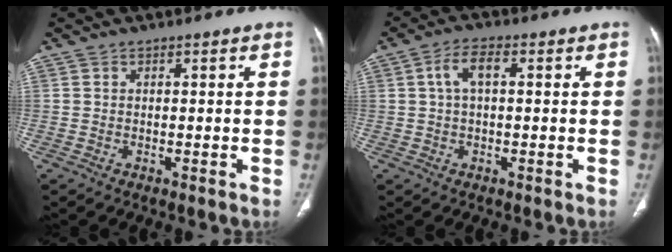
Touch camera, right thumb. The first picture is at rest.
{"total": 6.5, "force": [1.6, 2.9, 5.6], "torque": [-0.113, 0.017, 0.028]}